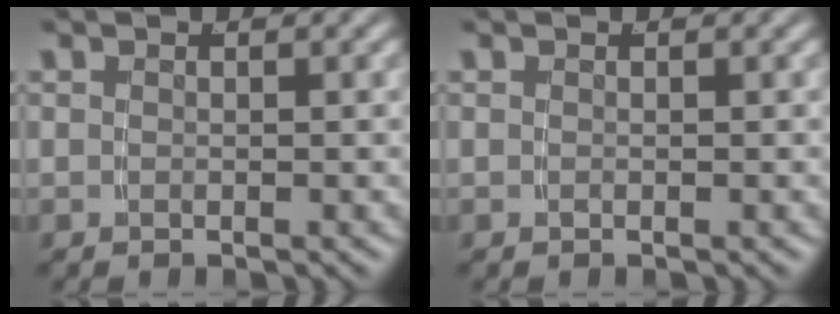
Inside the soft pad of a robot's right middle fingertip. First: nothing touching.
{"total": 0.0}